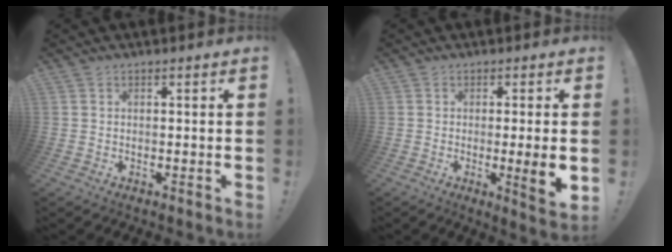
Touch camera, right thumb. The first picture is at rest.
{"total": 7.0, "force": [-1.0, -0.1, 6.9], "torque": [-0.101, -0.010, -0.016]}